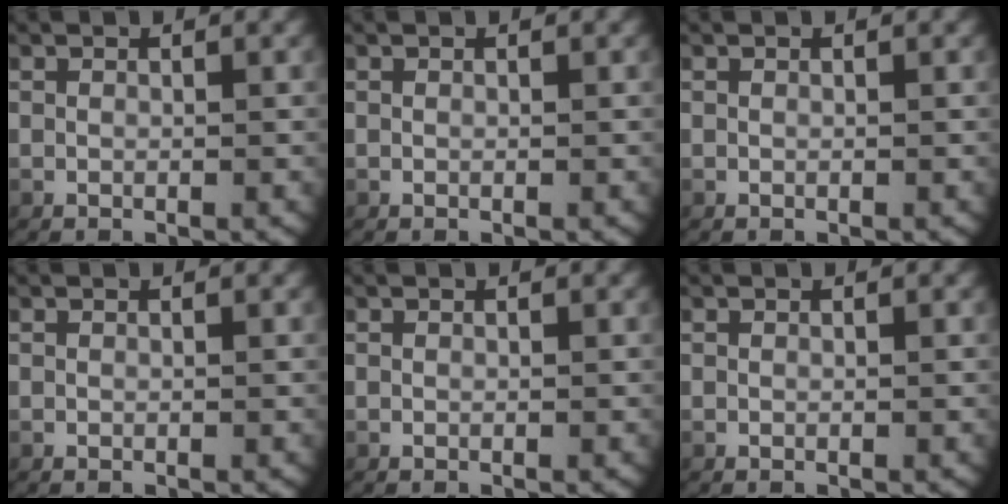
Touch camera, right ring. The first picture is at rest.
{"total": 0.0}
{"total": 0.0}
{"total": 0.0}
{"total": 0.0}
{"total": 0.0}